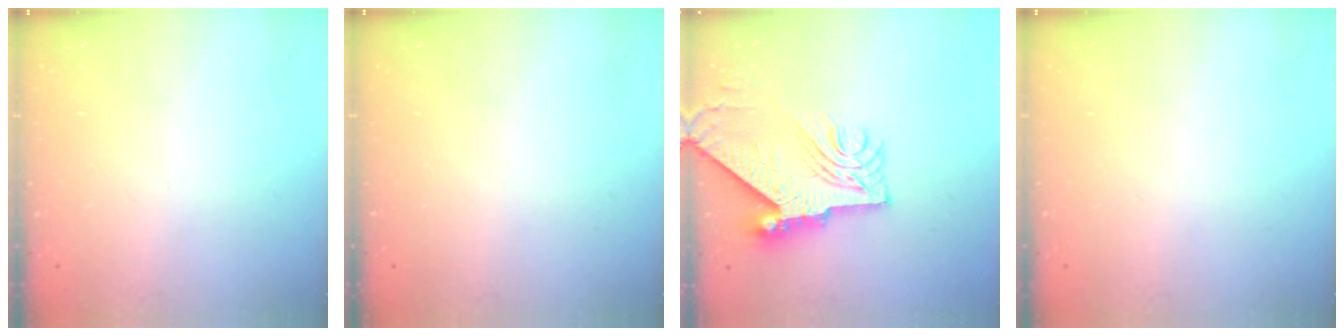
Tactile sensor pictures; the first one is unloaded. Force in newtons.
{"total": 0.0}
{"total": 11.9, "press": 11.9, "slide": 1.2}
{"total": 0.0}